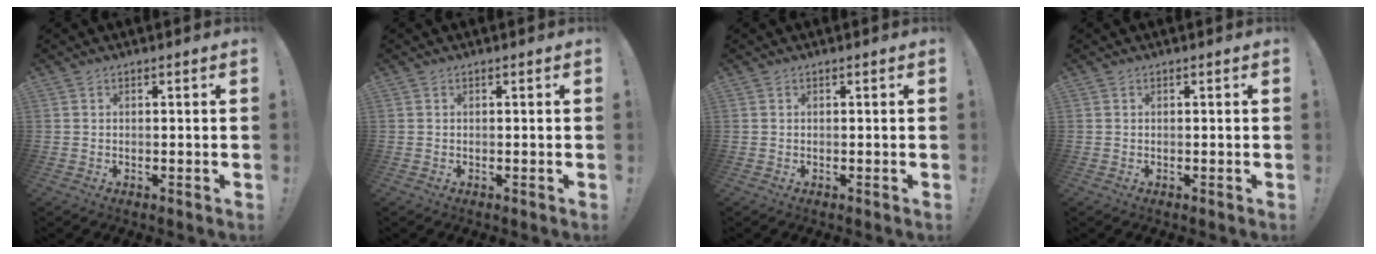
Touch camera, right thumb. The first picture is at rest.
{"total": 0.0}
{"total": 0.0}
{"total": 0.0}